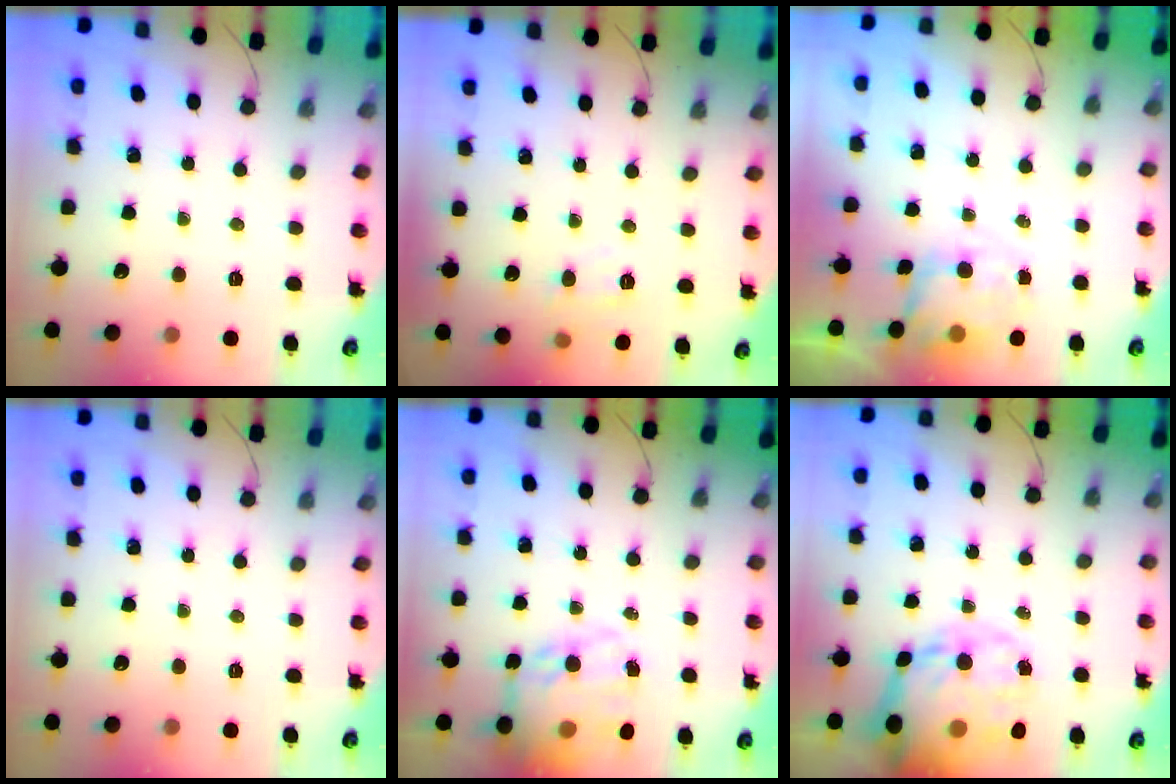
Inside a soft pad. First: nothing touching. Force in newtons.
{"total": 7.0, "press": 6.7, "slide": 1.9}
{"total": 5.5, "press": 5.4, "slide": 1.2}
{"total": 0.0}
{"total": 18.5, "press": 17.9, "slide": 4.7}
{"total": 21.9, "press": 21.1, "slide": 5.9}